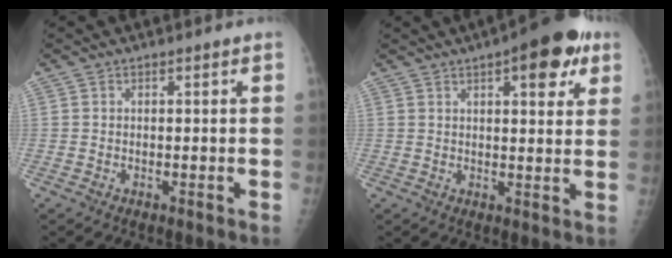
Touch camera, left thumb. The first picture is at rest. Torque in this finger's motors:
{"motor_torque": [0.30, 0.06, 1.04, -0.43, 0.05]}